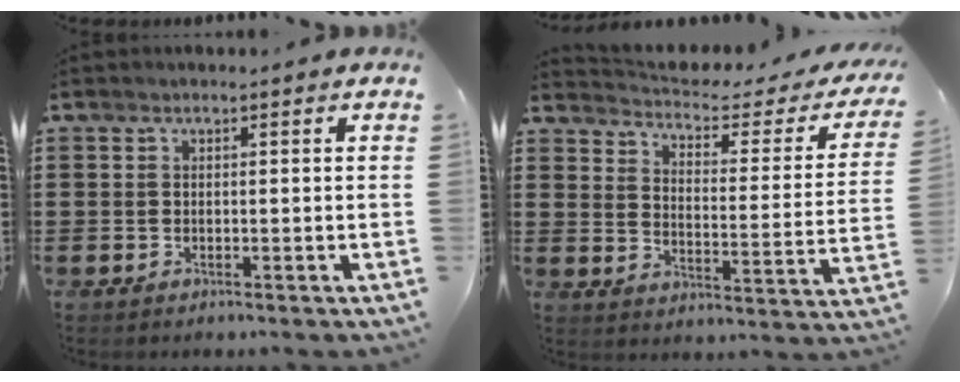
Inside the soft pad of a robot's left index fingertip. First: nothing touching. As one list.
[{"total": 2.6, "force": [2.2, 0.5, 1.2], "torque": [-0.042, -0.022, 0.029]}]